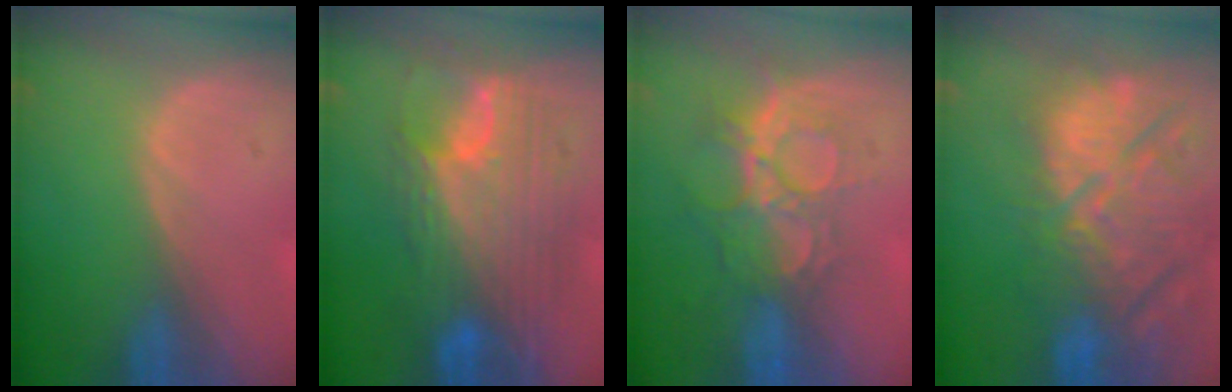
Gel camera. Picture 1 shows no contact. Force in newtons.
{"total": 11.9, "press": 11.8, "slide": 1.0}
{"total": 9.4, "press": 8.0, "slide": 5.0}
{"total": 14.8, "press": 12.9, "slide": 7.3}